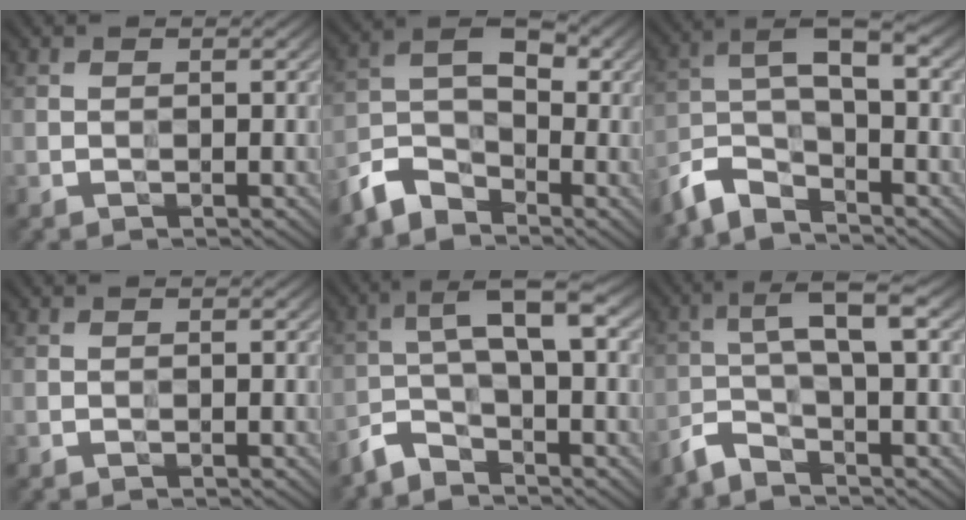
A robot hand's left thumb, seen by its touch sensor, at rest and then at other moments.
{"total": 6.6, "force": [-4.9, 3.4, 3.0], "torque": [-0.055, -0.002, -0.118]}
{"total": 6.9, "force": [-4.7, 2.2, 4.7], "torque": [-0.093, 0.003, -0.103]}
{"total": 0.0}
{"total": 6.0, "force": [-2.9, 1.8, 4.9], "torque": [-0.102, 0.006, -0.075]}
{"total": 4.8, "force": [-2.3, 0.9, 4.2], "torque": [-0.082, 0.006, -0.061]}